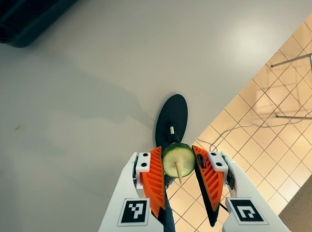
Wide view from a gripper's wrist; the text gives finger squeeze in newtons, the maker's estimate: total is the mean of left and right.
{"total": 10.3, "left": 10.2, "right": 10.5}